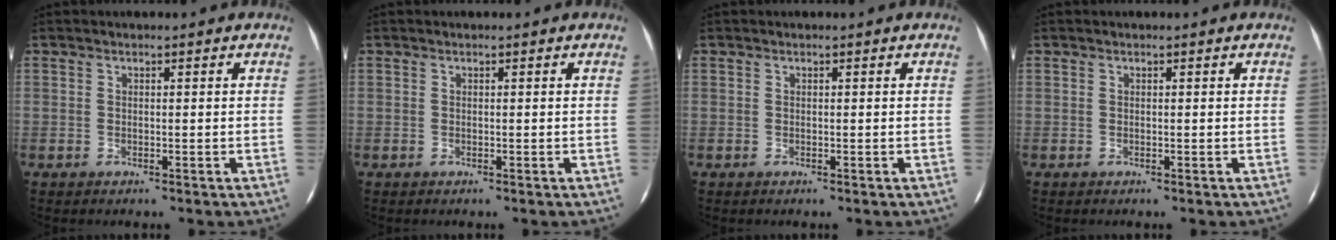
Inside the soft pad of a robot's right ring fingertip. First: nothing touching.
{"total": 0.0}
{"total": 0.0}
{"total": 0.0}